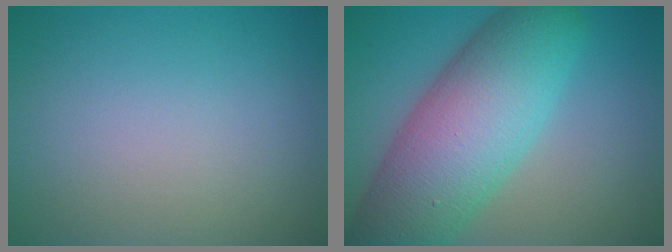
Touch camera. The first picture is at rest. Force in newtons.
{"total": 12.0, "press": 12.0, "slide": 0.5}